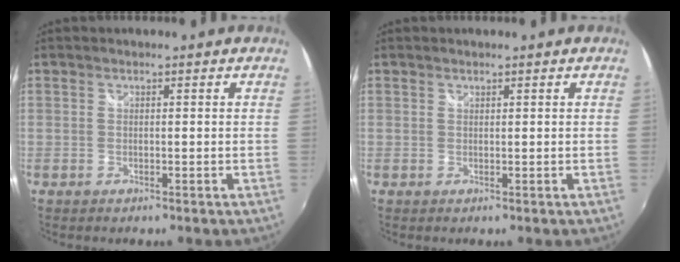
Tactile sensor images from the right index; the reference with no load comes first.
{"total": 0.0}